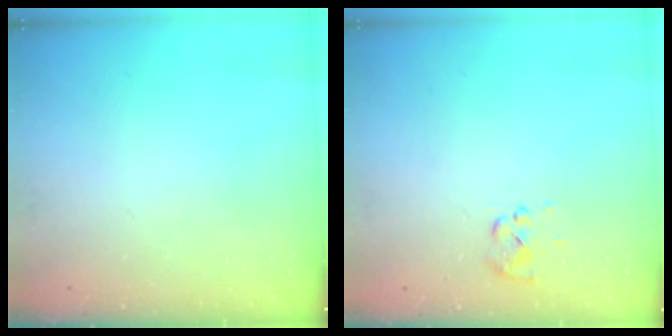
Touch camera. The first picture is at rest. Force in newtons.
{"total": 4.0, "press": 3.8, "slide": 1.1}